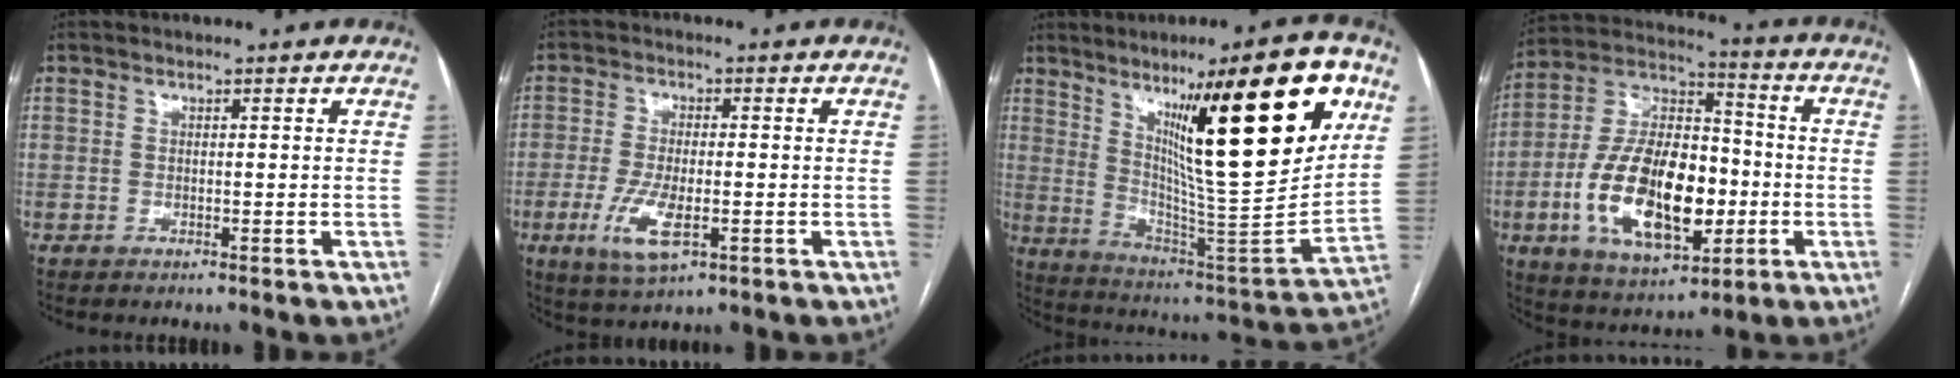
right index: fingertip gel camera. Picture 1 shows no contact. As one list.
[{"total": 7.5, "force": [-2.5, 2.5, 6.6], "torque": [-0.138, -0.013, -0.040]}, {"total": 26.2, "force": [11.9, 3.3, 23.1], "torque": [-0.343, -0.007, 0.185]}, {"total": 19.7, "force": [-4.3, 9.3, 16.9], "torque": [-0.330, 0.013, -0.069]}]